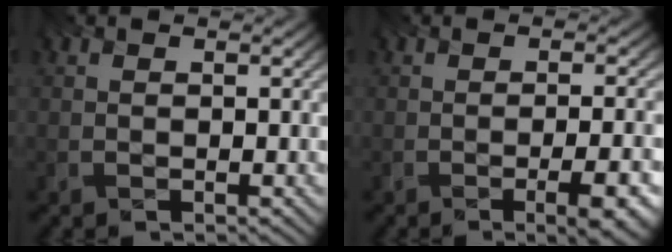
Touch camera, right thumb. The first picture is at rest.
{"total": 5.5, "force": [-2.5, 1.1, 4.7], "torque": [-0.050, 0.001, -0.042]}